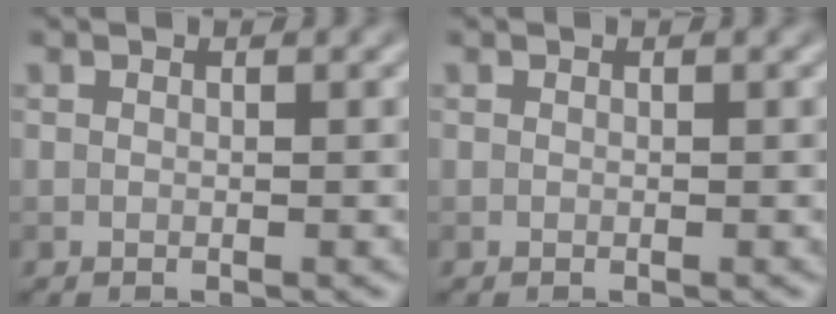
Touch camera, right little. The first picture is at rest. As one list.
[{"total": 0.0}]